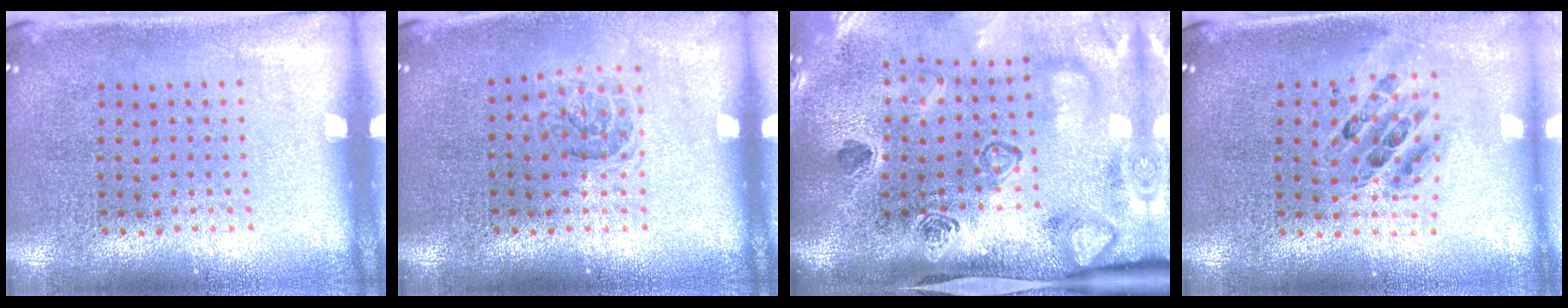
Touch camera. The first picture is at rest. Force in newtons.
{"total": 1.2, "press": 1.0, "slide": 0.6}
{"total": 4.7, "press": 3.2, "slide": 3.4}
{"total": 0.6, "press": 0.6, "slide": 0.0}